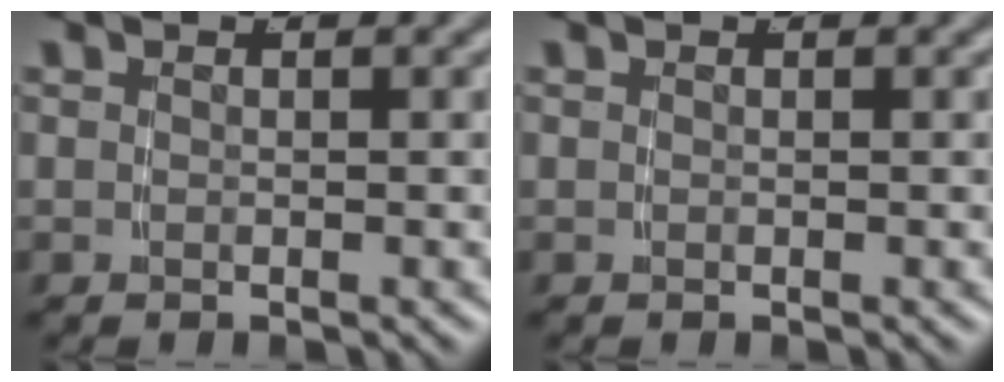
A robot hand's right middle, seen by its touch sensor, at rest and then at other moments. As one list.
[{"total": 0.0}]